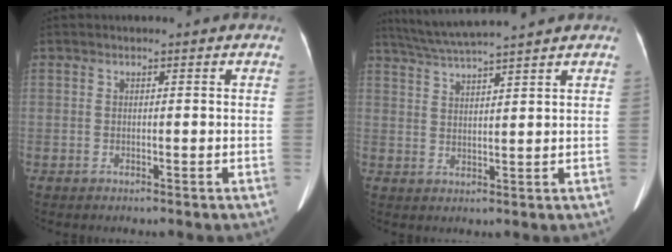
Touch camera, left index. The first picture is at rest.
{"total": 8.5, "force": [7.6, -1.1, 3.7], "torque": [-0.071, 0.026, 0.128]}